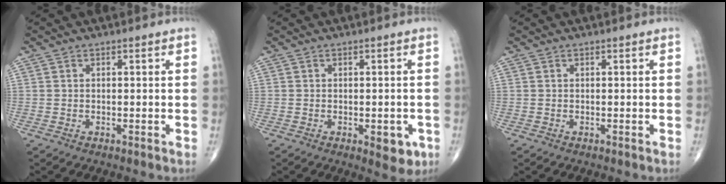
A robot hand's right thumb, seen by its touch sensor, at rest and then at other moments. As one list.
[{"total": 4.7, "force": [-1.6, 2.3, 3.7], "torque": [-0.027, -0.003, -0.016]}, {"total": 0.0}]